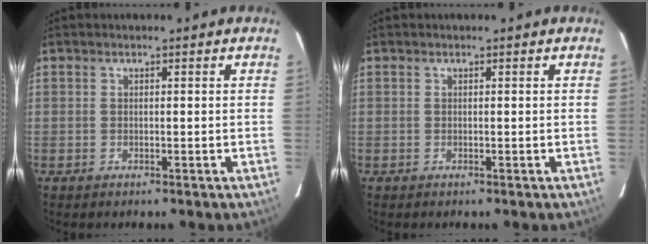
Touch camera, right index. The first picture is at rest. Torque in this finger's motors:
{"motor_torque": [0.00, 0.00, -0.02, 0.00]}